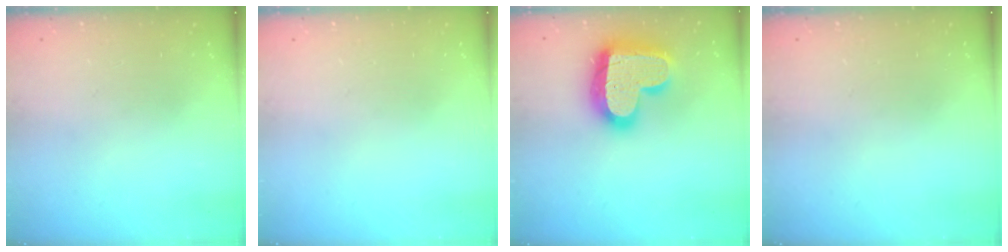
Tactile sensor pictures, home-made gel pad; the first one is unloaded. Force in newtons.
{"total": 0.0}
{"total": 22.1, "press": 22.0, "slide": 1.5}
{"total": 0.6, "press": 0.6, "slide": 0.2}